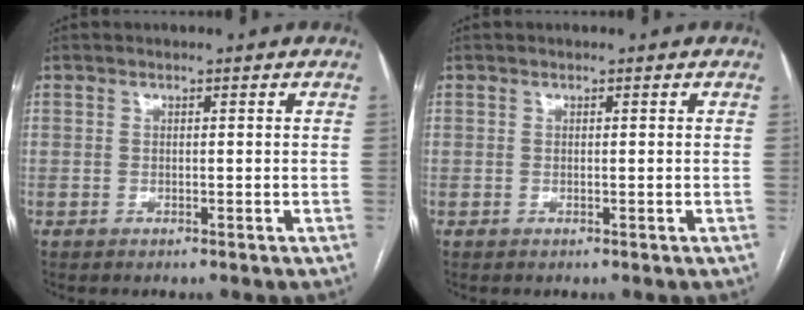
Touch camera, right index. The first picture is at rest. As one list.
[{"total": 0.0}]